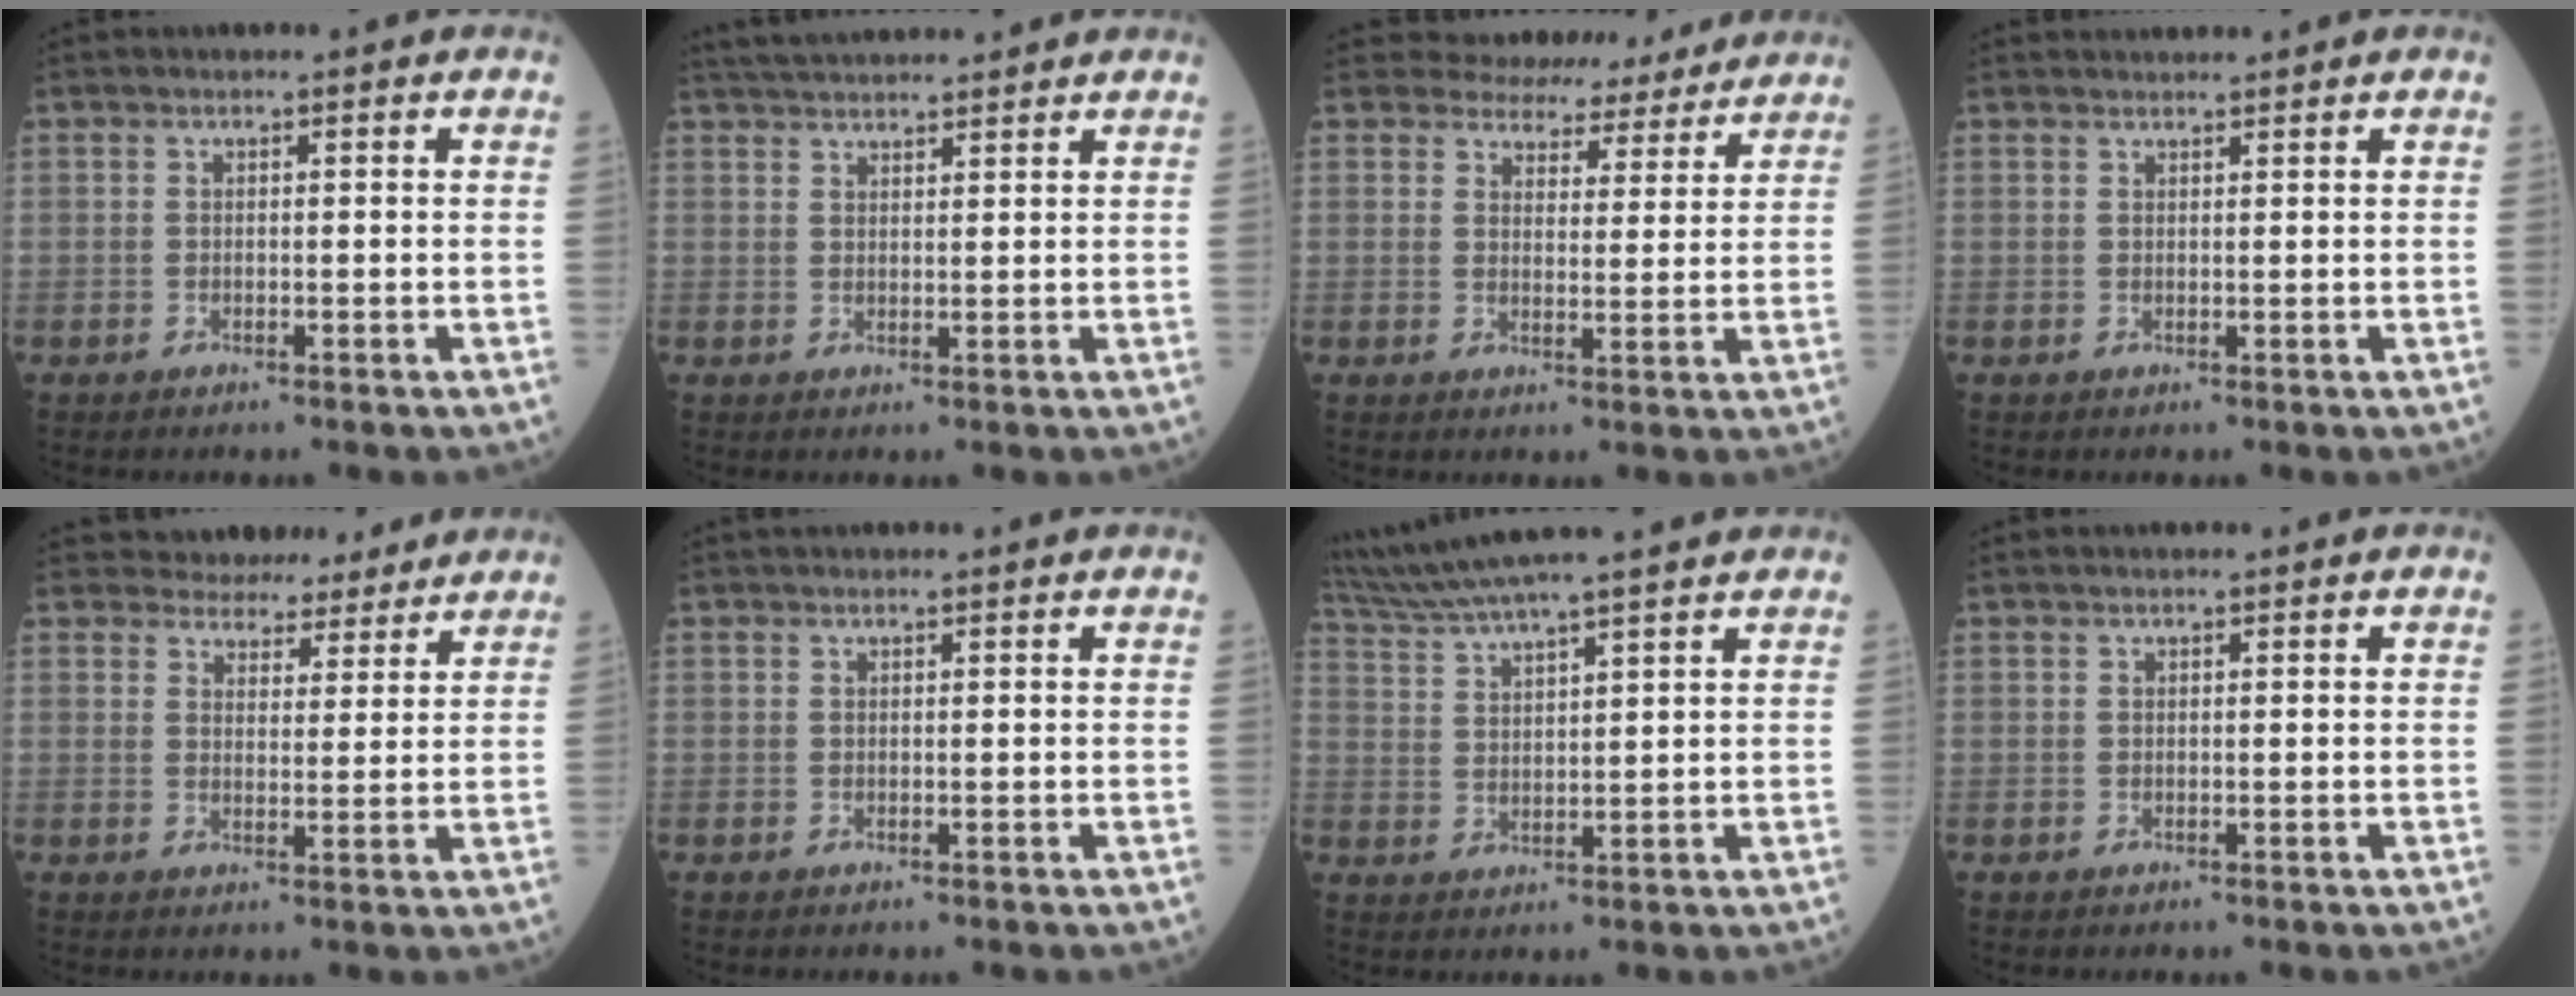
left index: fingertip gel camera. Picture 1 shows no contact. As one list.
[{"total": 8.9, "force": [8.4, 0.8, 3.1], "torque": [-0.056, 0.037, 0.130]}, {"total": 10.5, "force": [9.9, 3.3, 1.0], "torque": [0.005, 0.007, 0.114]}, {"total": 2.7, "force": [2.7, 0.0, 0.5], "torque": [-0.005, 0.025, 0.044]}, {"total": 9.5, "force": [8.9, 3.1, 1.6], "torque": [-0.011, 0.011, 0.112]}, {"total": 2.9, "force": [2.7, -0.1, 1.0], "torque": [-0.011, 0.026, 0.037]}, {"total": 14.4, "force": [12.8, -0.6, 6.5], "torque": [-0.125, 0.026, 0.206]}, {"total": 1.6, "force": [1.4, 0.1, 0.9], "torque": [-0.009, 0.020, 0.022]}]